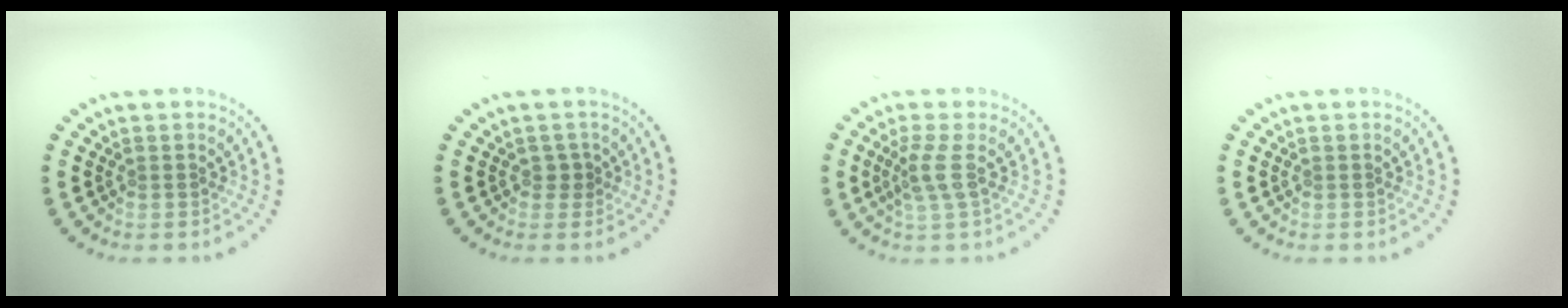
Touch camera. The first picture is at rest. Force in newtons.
{"total": 0.9, "press": 0.8, "slide": 0.4}
{"total": 2.3, "press": 1.7, "slide": 1.5}
{"total": 0.0}